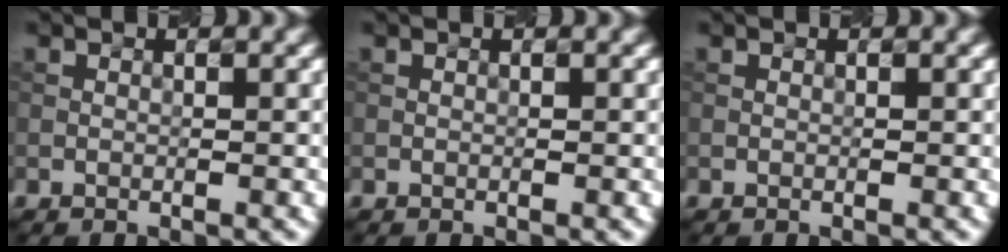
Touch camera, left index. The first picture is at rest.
{"total": 0.0}
{"total": 0.0}